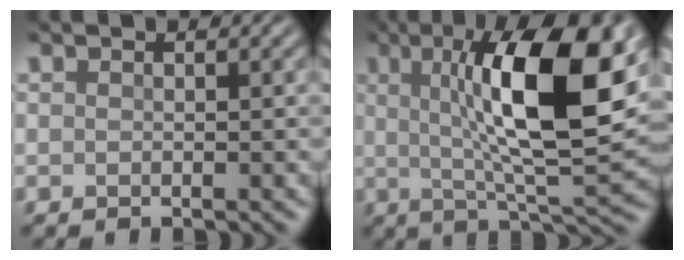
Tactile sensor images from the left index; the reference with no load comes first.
{"total": 12.3, "force": [2.6, 3.0, 11.6], "torque": [-0.171, 0.007, 0.044]}